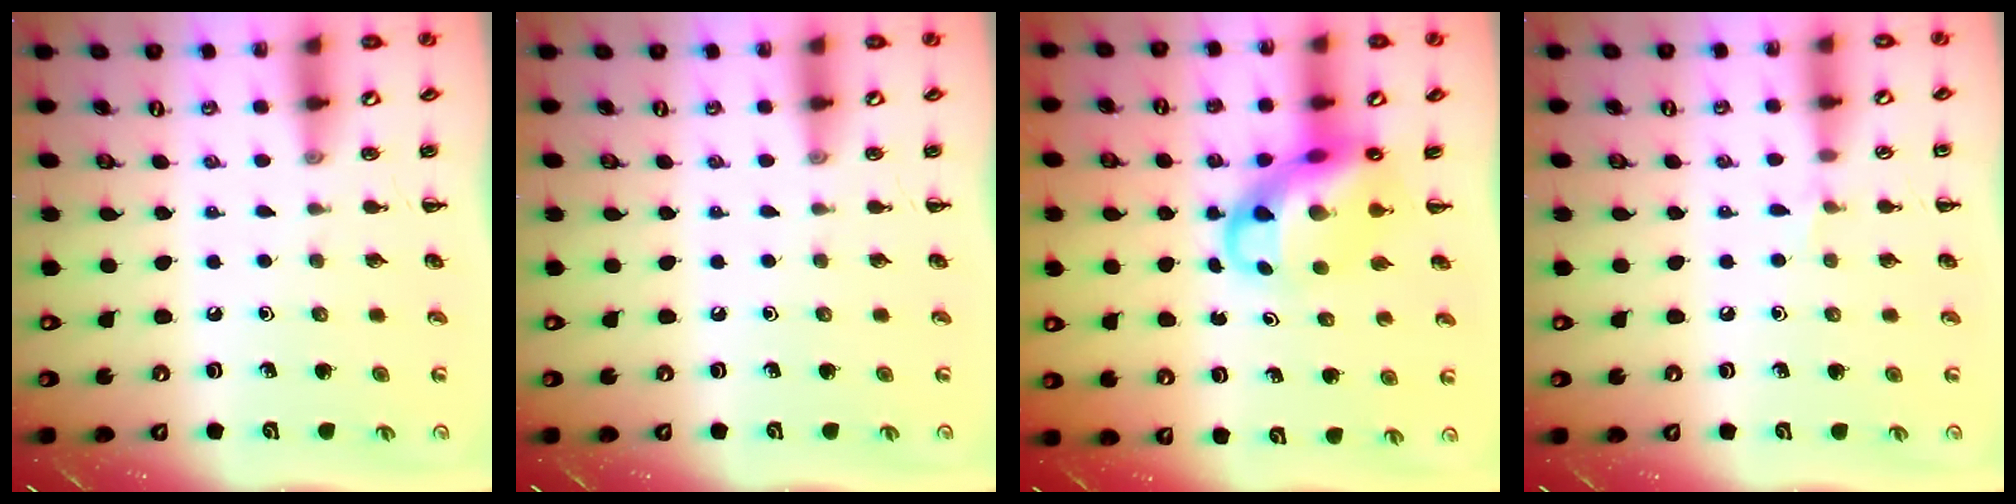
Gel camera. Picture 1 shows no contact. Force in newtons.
{"total": 0.0}
{"total": 10.3, "press": 9.9, "slide": 2.6}
{"total": 3.4, "press": 3.1, "slide": 1.3}